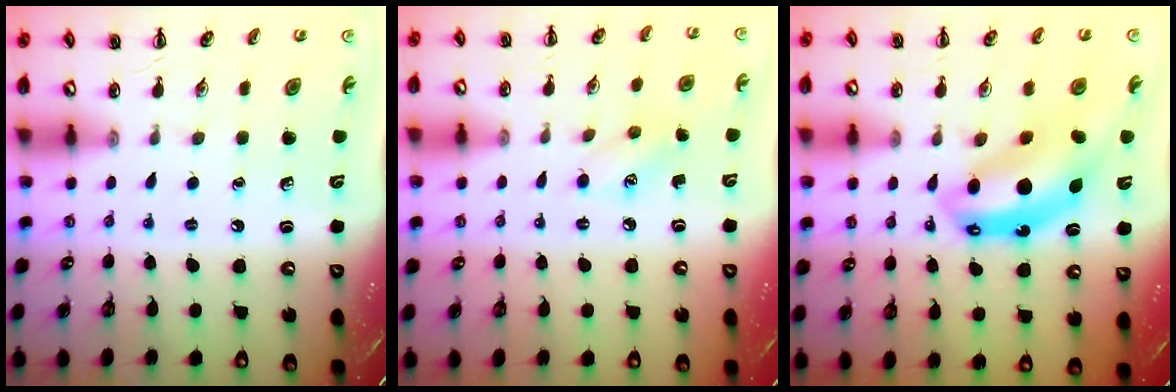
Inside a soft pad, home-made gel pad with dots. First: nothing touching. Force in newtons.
{"total": 5.5, "press": 5.3, "slide": 1.4}
{"total": 10.9, "press": 10.5, "slide": 3.0}